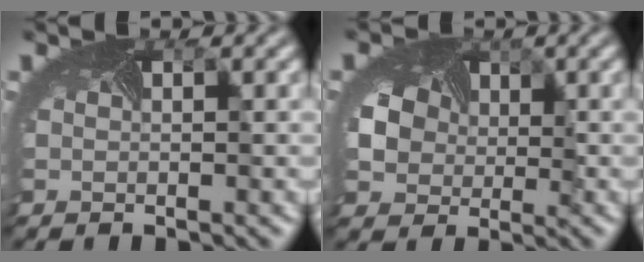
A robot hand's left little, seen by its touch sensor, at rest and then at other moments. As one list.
[{"total": 3.7, "force": [1.1, 3.1, 1.5], "torque": [-0.063, -0.007, 0.033]}]